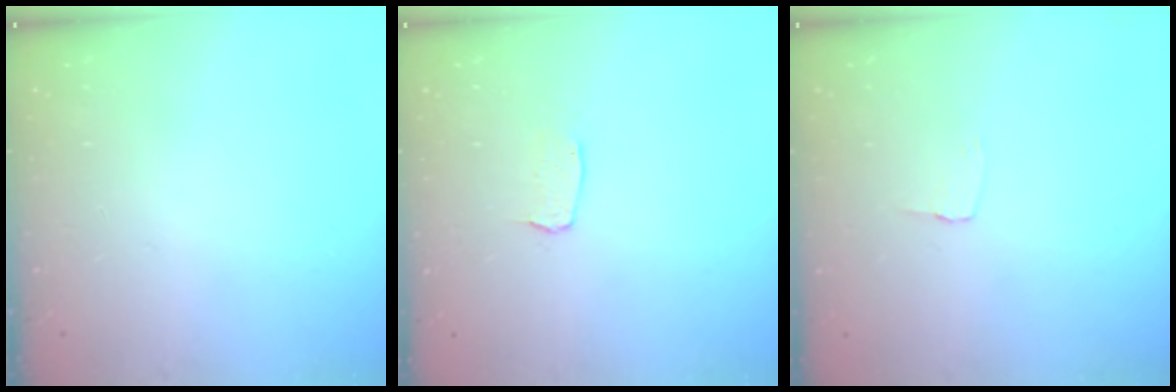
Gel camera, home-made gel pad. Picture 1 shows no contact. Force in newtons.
{"total": 2.9, "press": 2.9, "slide": 0.2}
{"total": 2.6, "press": 2.6, "slide": 0.2}